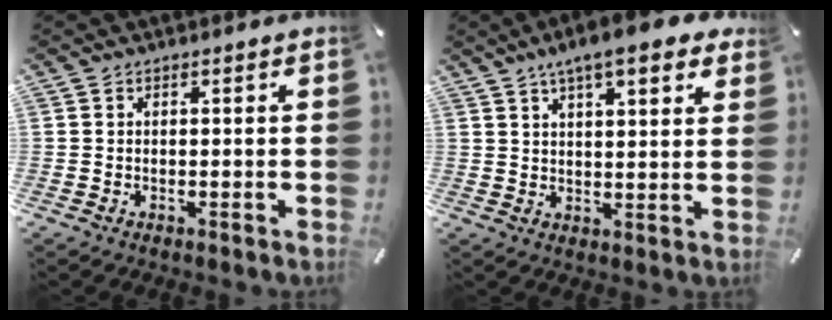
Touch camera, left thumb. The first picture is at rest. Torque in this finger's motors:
{"motor_torque": [0.83, 0.54, 1.39, -1.38, 0.30]}